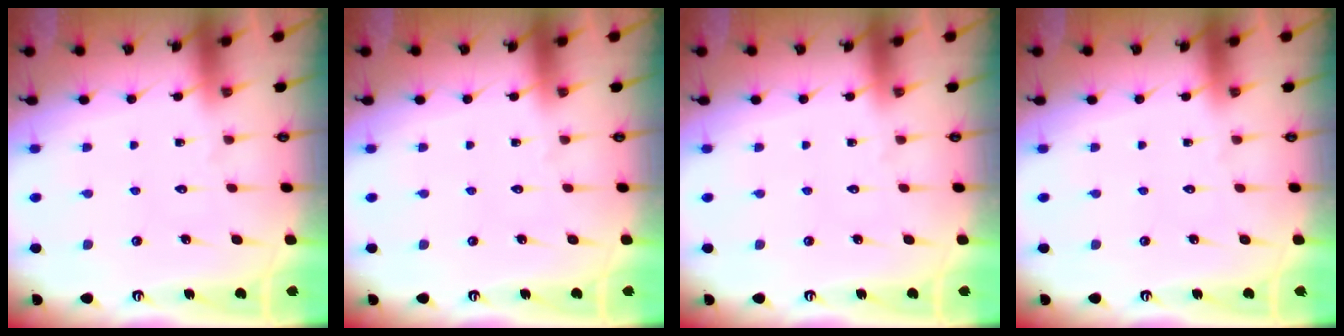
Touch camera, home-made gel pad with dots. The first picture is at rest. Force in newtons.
{"total": 0.0}
{"total": 0.0}
{"total": 0.0}